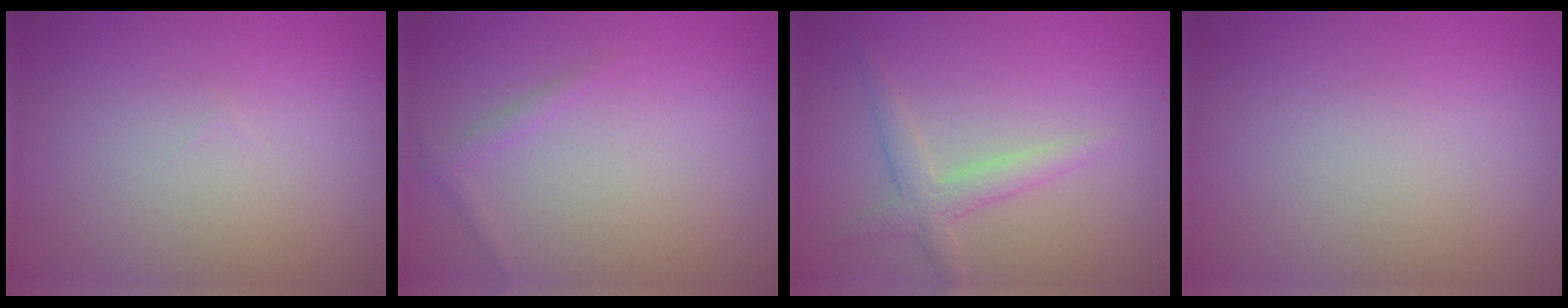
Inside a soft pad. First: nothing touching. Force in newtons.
{"total": 0.9, "press": 0.9, "slide": 0.1}
{"total": 2.4, "press": 2.4, "slide": 0.1}
{"total": 0.0}